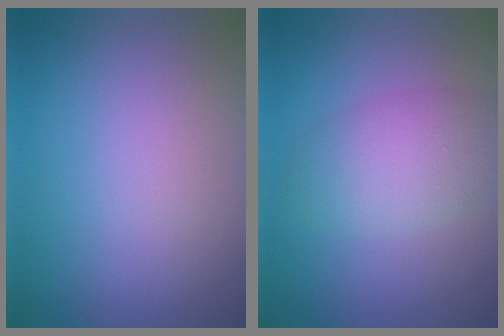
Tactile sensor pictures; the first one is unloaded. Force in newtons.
{"total": 4.2, "press": 4.2, "slide": 0.3}